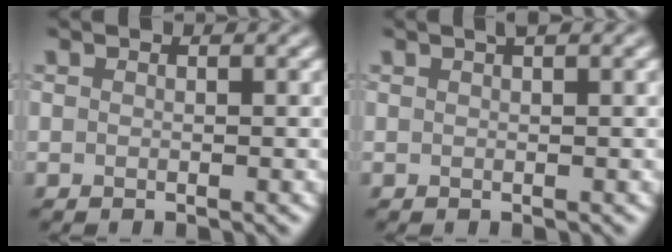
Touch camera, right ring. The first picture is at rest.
{"total": 1.1, "force": [0.7, 0.2, 0.9], "torque": [-0.009, 0.004, 0.010]}